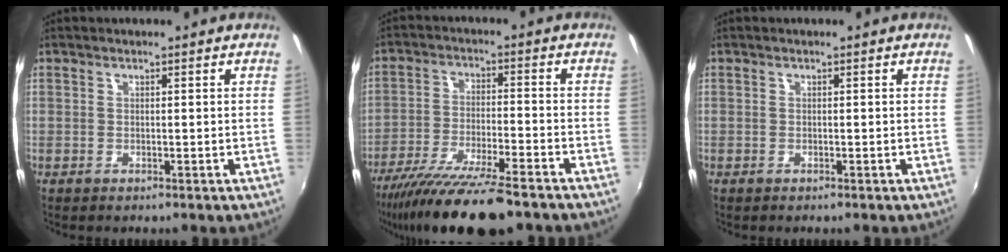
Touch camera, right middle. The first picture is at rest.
{"total": 16.5, "force": [-13.3, 2.0, 9.5], "torque": [-0.189, -0.039, -0.225]}
{"total": 0.0}